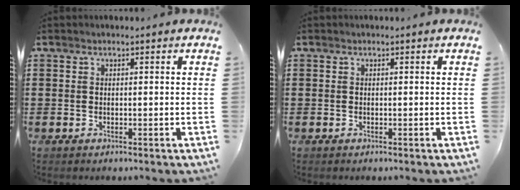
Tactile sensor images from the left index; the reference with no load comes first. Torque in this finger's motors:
{"motor_torque": [0.00, 0.00, 0.00, 0.00]}